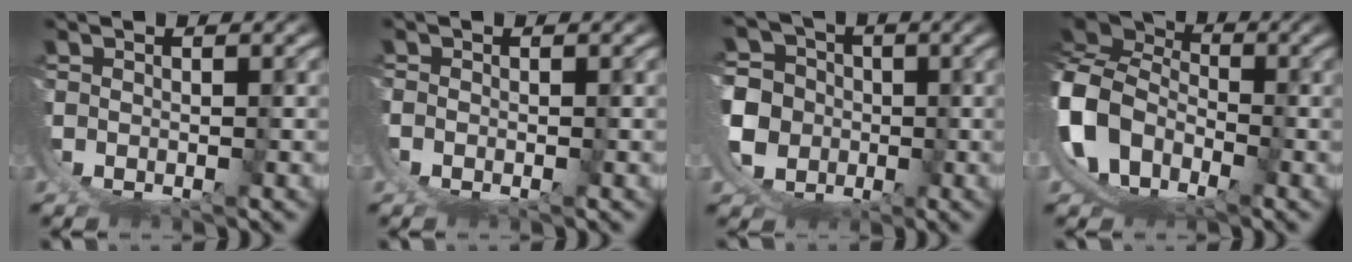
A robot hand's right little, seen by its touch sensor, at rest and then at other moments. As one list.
[{"total": 0.8, "force": [-0.4, -0.7, 0.1], "torque": [0.003, 0.000, -0.008]}, {"total": 14.0, "force": [-0.4, 13.0, 5.2], "torque": [-0.154, -0.057, -0.006]}, {"total": 16.0, "force": [-1.8, 14.0, 7.6], "torque": [-0.226, -0.057, -0.032]}]